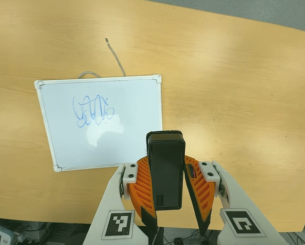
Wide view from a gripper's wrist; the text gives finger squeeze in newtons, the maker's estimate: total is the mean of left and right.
{"total": 8.8, "left": 7.9, "right": 9.6}